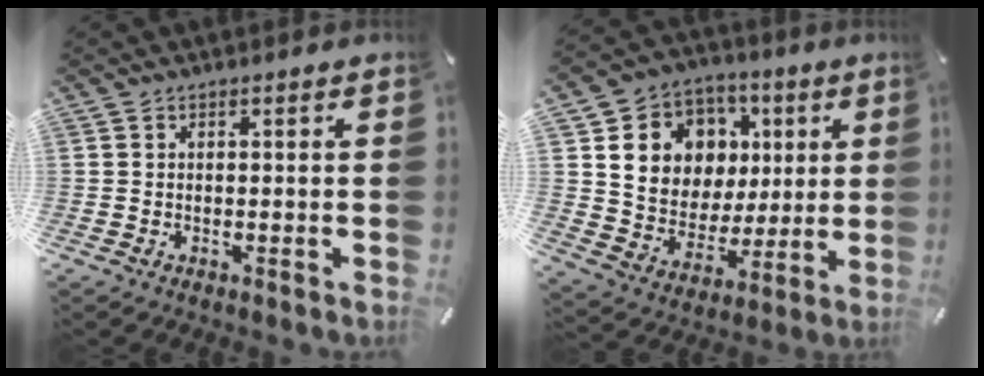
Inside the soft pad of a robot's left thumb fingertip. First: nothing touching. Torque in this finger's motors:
{"motor_torque": [2.53, 2.48, 0.38, -0.25, 0.37]}